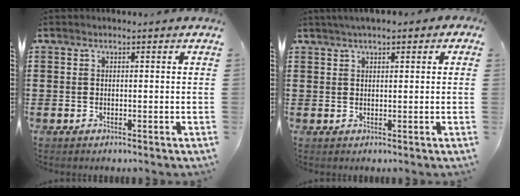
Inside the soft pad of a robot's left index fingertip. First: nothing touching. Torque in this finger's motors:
{"motor_torque": [2.14, 0.00, 1.05, 0.21]}